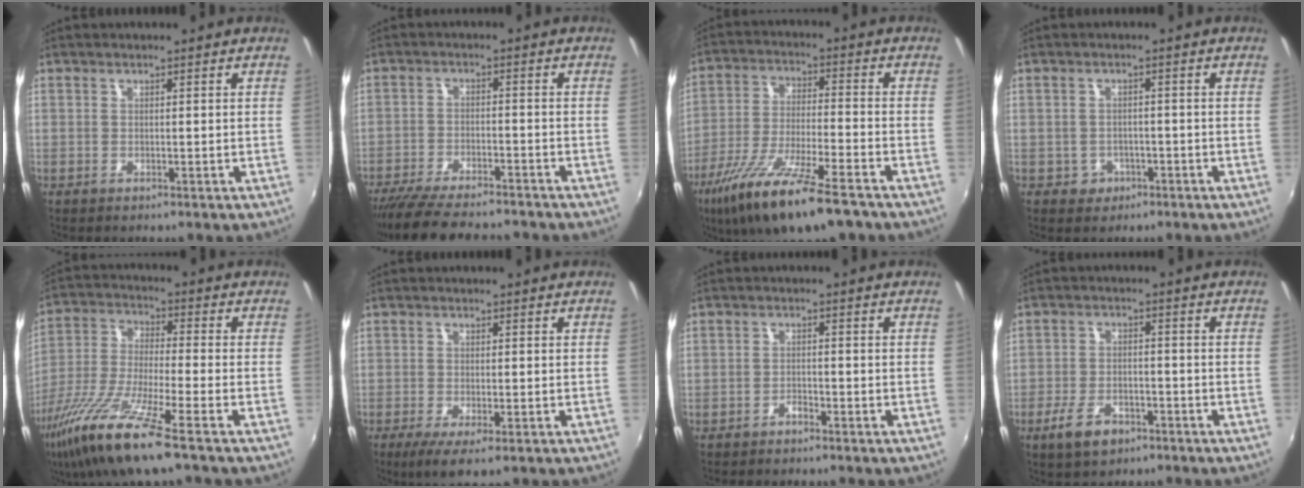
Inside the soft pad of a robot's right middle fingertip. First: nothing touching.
{"total": 14.5, "force": [-12.7, 2.7, 6.5], "torque": [-0.139, -0.030, -0.203]}
{"total": 17.4, "force": [-12.0, 3.4, 12.1], "torque": [-0.241, -0.043, -0.215]}
{"total": 3.4, "force": [-1.5, 3.0, 0.5], "torque": [-0.019, 0.003, -0.021]}
{"total": 16.1, "force": [-10.2, 1.2, 12.3], "torque": [-0.261, -0.043, -0.197]}
{"total": 5.1, "force": [-2.7, 1.0, 4.2], "torque": [-0.089, -0.025, -0.043]}
{"total": 1.3, "force": [-1.2, 0.4, 0.2], "torque": [-0.006, 0.001, -0.021]}
{"total": 6.4, "force": [-4.0, 3.3, 3.7], "torque": [-0.094, -0.006, -0.069]}